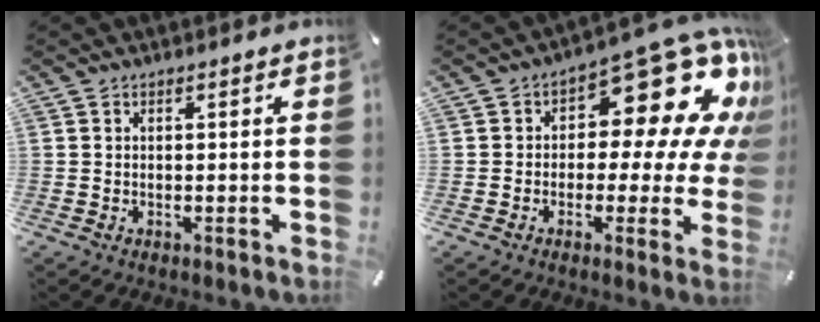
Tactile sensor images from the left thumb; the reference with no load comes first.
{"total": 18.2, "force": [8.0, 9.3, 13.5], "torque": [-0.174, -0.062, 0.127]}